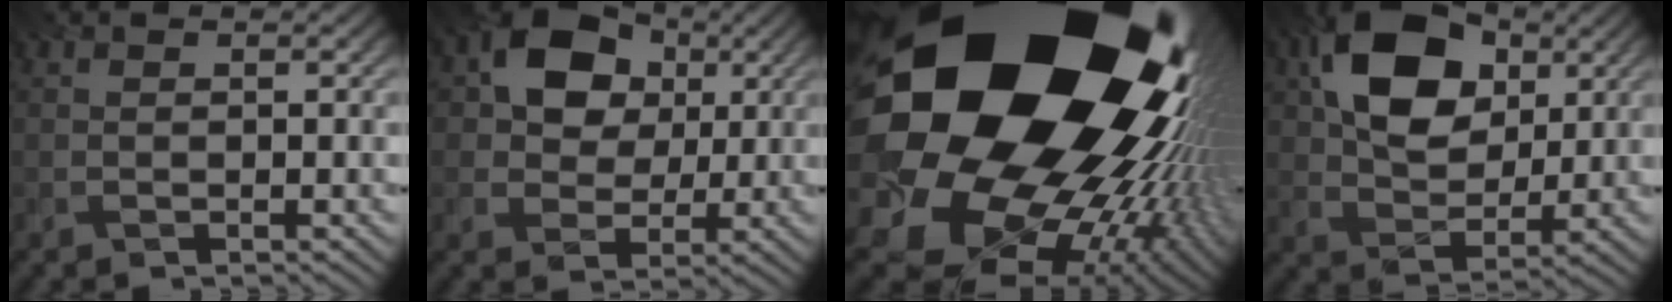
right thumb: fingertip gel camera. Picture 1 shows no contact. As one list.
[{"total": 10.2, "force": [3.1, 7.8, 5.8], "torque": [-0.114, 0.009, 0.039]}, {"total": 25.0, "force": [4.8, 19.2, 15.3], "torque": [-0.293, -0.071, 0.075]}, {"total": 12.7, "force": [4.6, 8.5, 8.3], "torque": [-0.168, 0.017, 0.075]}]